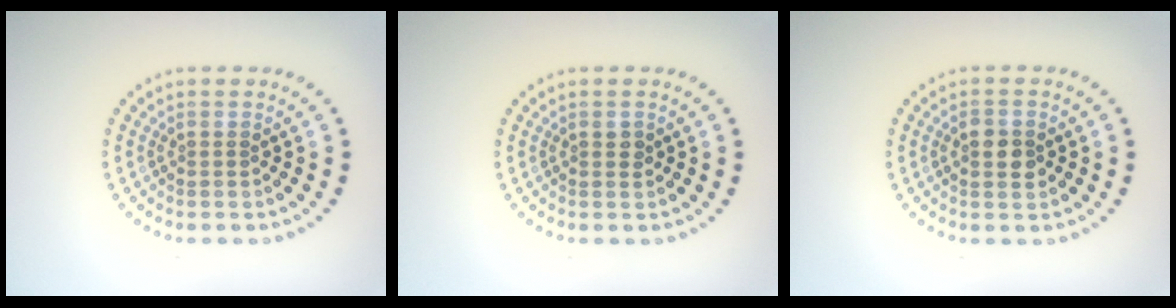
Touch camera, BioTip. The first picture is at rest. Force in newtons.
{"total": 0.8, "press": 0.8, "slide": 0.2}
{"total": 2.0, "press": 1.9, "slide": 0.1}